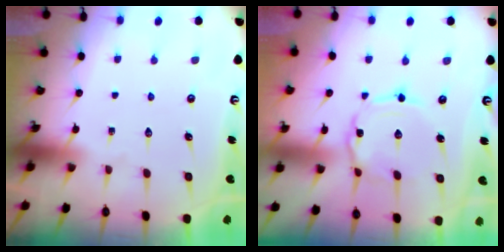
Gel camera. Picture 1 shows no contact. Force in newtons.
{"total": 2.0, "press": 2.0, "slide": 0.2}